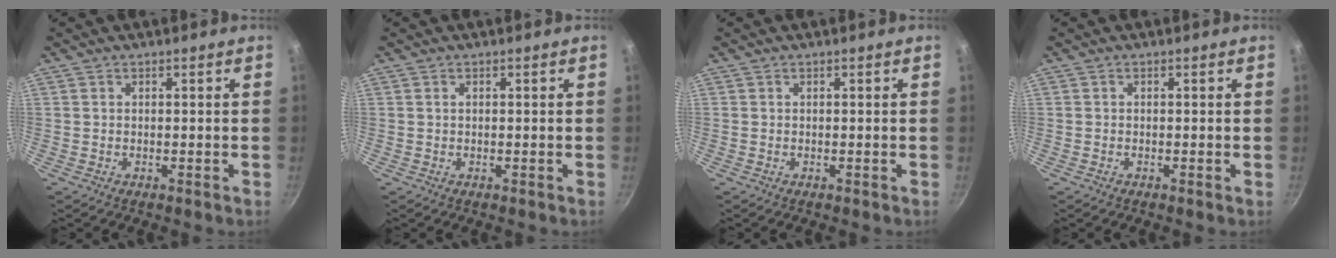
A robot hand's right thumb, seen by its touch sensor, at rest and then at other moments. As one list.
[{"total": 0.0}, {"total": 0.0}, {"total": 0.0}]